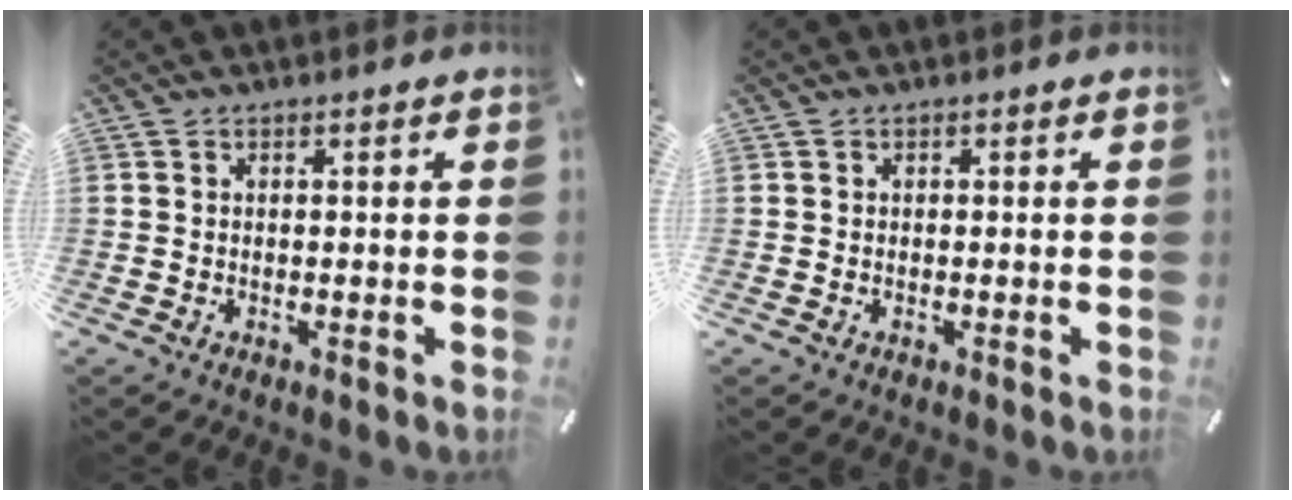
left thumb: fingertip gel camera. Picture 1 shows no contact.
{"total": 0.0}